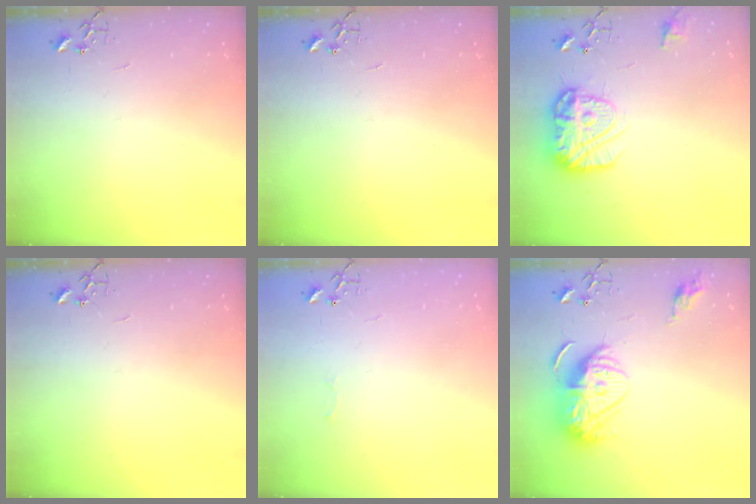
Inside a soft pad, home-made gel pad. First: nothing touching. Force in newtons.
{"total": 0.0}
{"total": 15.6, "press": 15.5, "slide": 1.6}
{"total": 0.0}
{"total": 2.5, "press": 2.5, "slide": 0.4}
{"total": 15.5, "press": 15.4, "slide": 1.4}